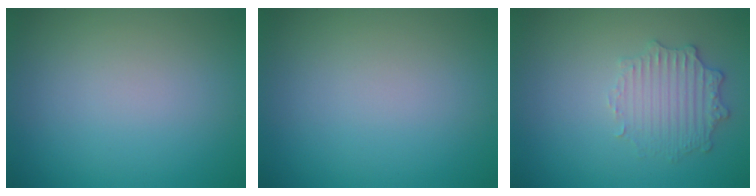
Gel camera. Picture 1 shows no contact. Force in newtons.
{"total": 0.0}
{"total": 2.6, "press": 2.5, "slide": 0.7}